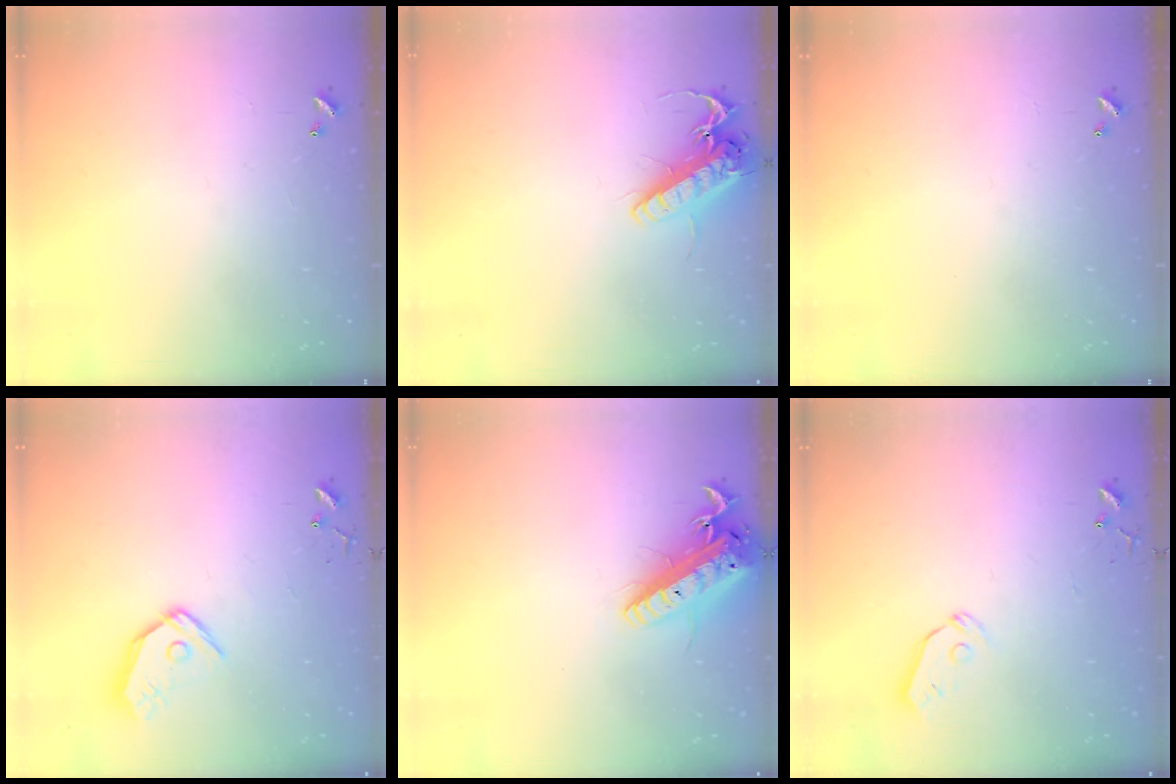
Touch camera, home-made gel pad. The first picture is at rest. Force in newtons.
{"total": 13.8, "press": 13.6, "slide": 2.4}
{"total": 0.0}
{"total": 11.1, "press": 11.0, "slide": 1.7}
{"total": 16.9, "press": 16.6, "slide": 3.2}
{"total": 4.9, "press": 4.8, "slide": 0.9}